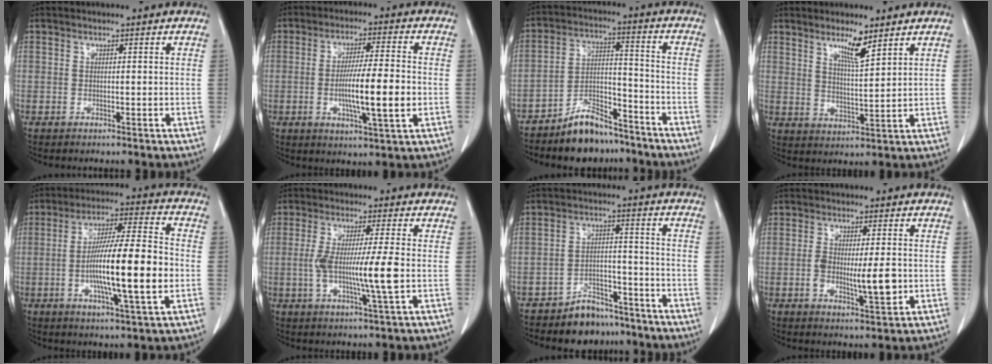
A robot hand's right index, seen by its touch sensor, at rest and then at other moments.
{"total": 10.5, "force": [-1.9, 0.9, 10.3], "torque": [-0.179, -0.005, -0.035]}
{"total": 9.6, "force": [-8.0, 3.8, 3.8], "torque": [-0.073, 0.018, -0.141]}
{"total": 5.6, "force": [3.9, 0.4, 4.0], "torque": [-0.073, -0.010, 0.069]}
{"total": 16.4, "force": [-2.6, 1.5, 16.2], "torque": [-0.281, -0.001, -0.047]}
{"total": 9.6, "force": [-1.1, -0.1, 9.5], "torque": [-0.182, -0.006, -0.023]}
{"total": 7.9, "force": [-6.5, 3.8, 2.3], "torque": [-0.034, 0.014, -0.106]}
{"total": 7.3, "force": [-1.0, 1.9, 7.0], "torque": [-0.119, -0.006, -0.014]}